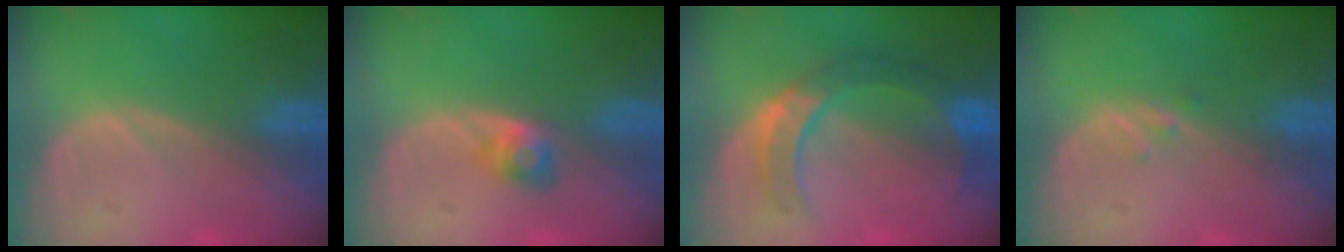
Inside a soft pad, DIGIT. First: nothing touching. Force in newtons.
{"total": 2.7, "press": 2.4, "slide": 1.1}
{"total": 7.0, "press": 6.9, "slide": 1.1}
{"total": 0.8, "press": 0.8, "slide": 0.1}